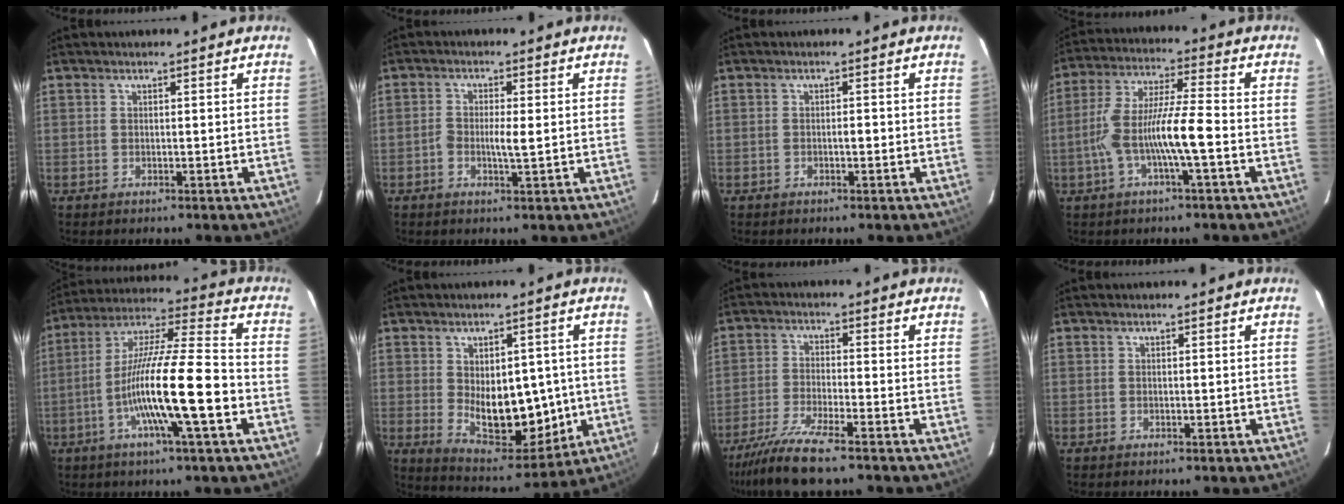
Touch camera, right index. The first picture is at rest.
{"total": 3.2, "force": [-0.3, 0.6, 3.1], "torque": [-0.060, 0.000, -0.005]}
{"total": 1.0, "force": [-0.3, 0.3, 0.9], "torque": [-0.014, 0.002, -0.006]}
{"total": 10.6, "force": [-2.8, 0.8, 10.2], "torque": [-0.206, 0.015, -0.056]}
{"total": 16.7, "force": [-4.9, 0.6, 16.0], "torque": [-0.291, 0.000, -0.091]}
{"total": 12.2, "force": [-0.7, 6.6, 10.3], "torque": [-0.154, -0.003, 0.012]}
{"total": 8.9, "force": [-7.1, -0.1, 5.3], "torque": [-0.094, -0.027, -0.125]}
{"total": 0.0}